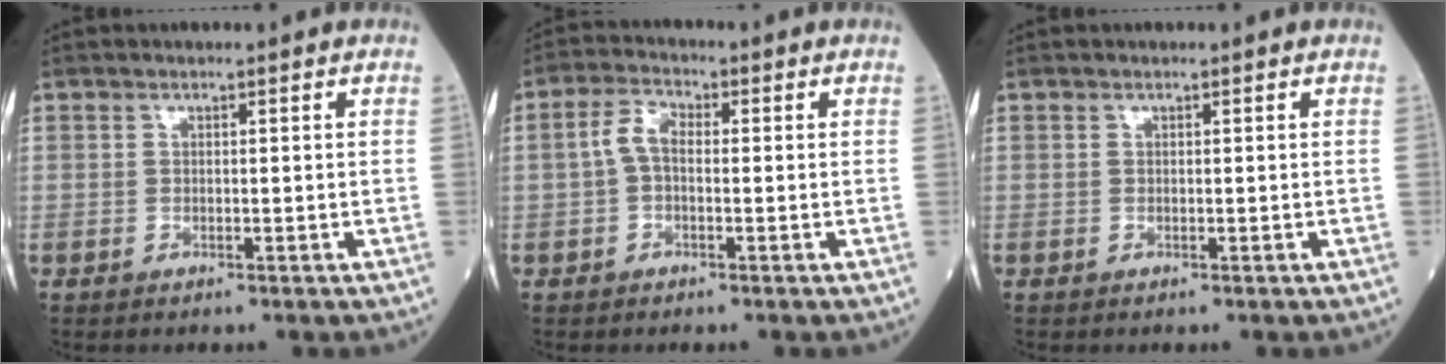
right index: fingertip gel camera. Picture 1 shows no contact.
{"total": 3.8, "force": [-0.2, 2.0, 3.3], "torque": [-0.068, 0.016, -0.007]}
{"total": 0.0}